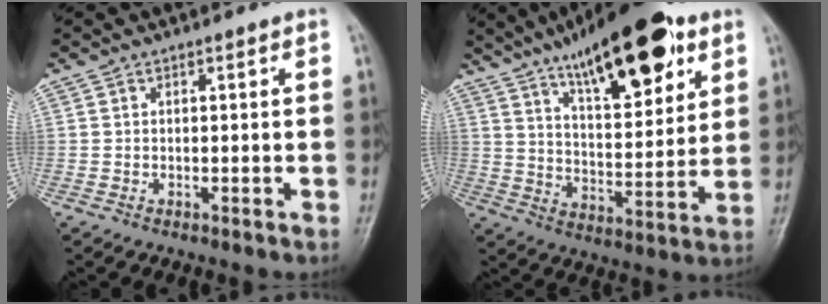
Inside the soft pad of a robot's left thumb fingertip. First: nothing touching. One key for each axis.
{"total": 21.4, "fx": 12.2, "fy": 7.6, "fz": 15.8, "tx": -0.209, "ty": -0.040, "tz": 0.198}